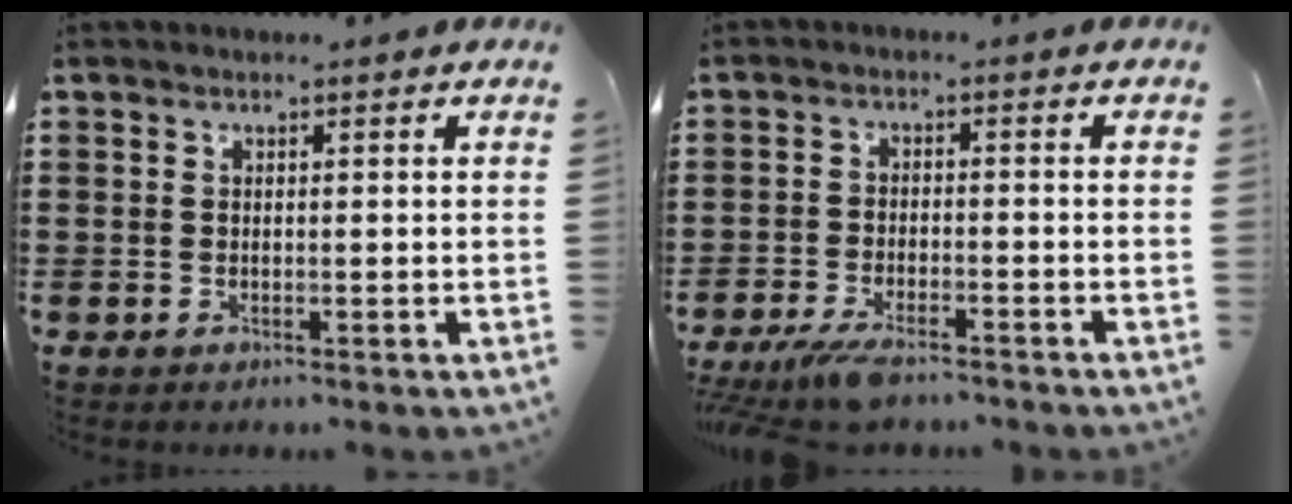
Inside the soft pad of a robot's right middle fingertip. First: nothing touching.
{"total": 4.6, "force": [-3.9, 0.7, 2.4], "torque": [-0.057, -0.010, -0.078]}